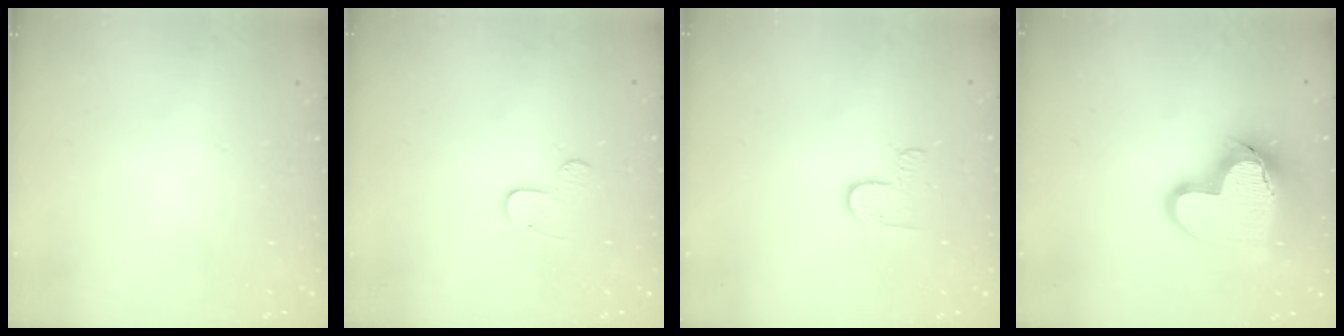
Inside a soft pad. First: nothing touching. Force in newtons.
{"total": 3.7, "press": 3.7, "slide": 0.4}
{"total": 4.7, "press": 4.7, "slide": 0.4}
{"total": 15.9, "press": 15.7, "slide": 2.2}